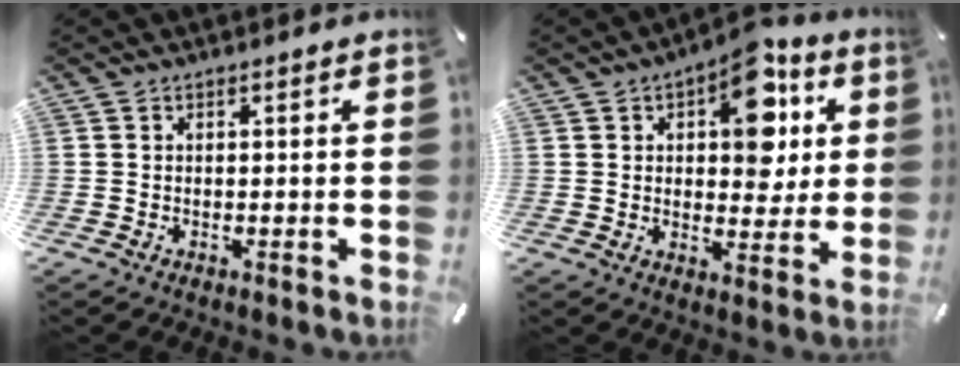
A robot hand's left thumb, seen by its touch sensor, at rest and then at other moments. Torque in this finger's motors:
{"motor_torque": [2.11, 2.18, 1.16, -1.16, 0.33]}